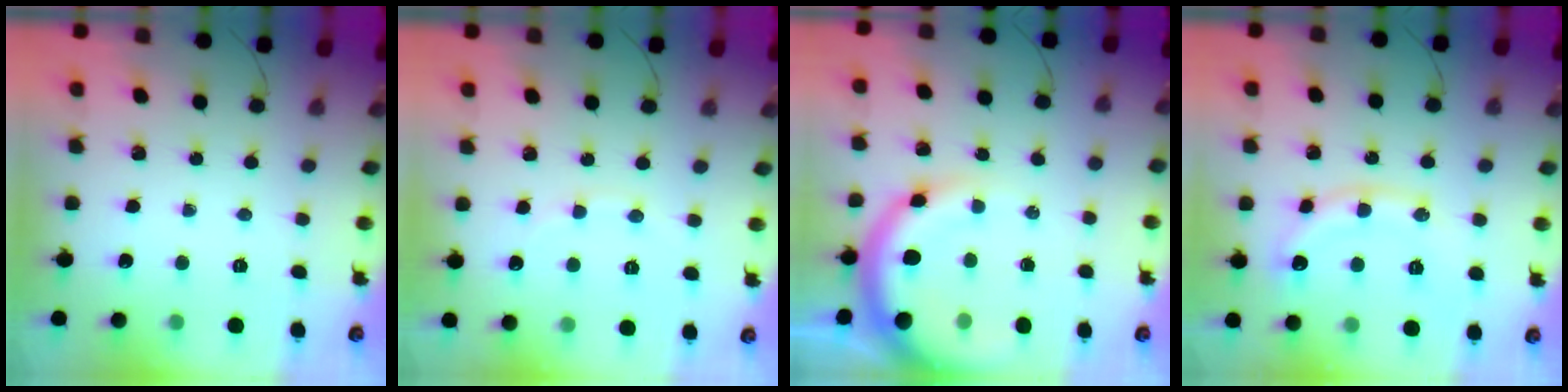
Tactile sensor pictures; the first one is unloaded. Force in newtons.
{"total": 6.0, "press": 5.8, "slide": 1.6}
{"total": 11.1, "press": 10.9, "slide": 2.2}
{"total": 11.5, "press": 11.5, "slide": 0.6}